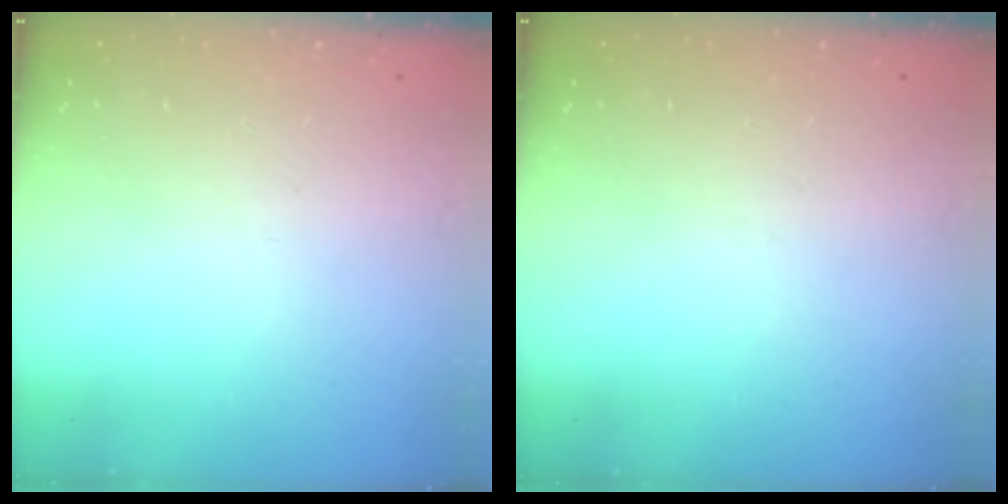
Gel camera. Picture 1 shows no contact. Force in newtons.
{"total": 0.0}